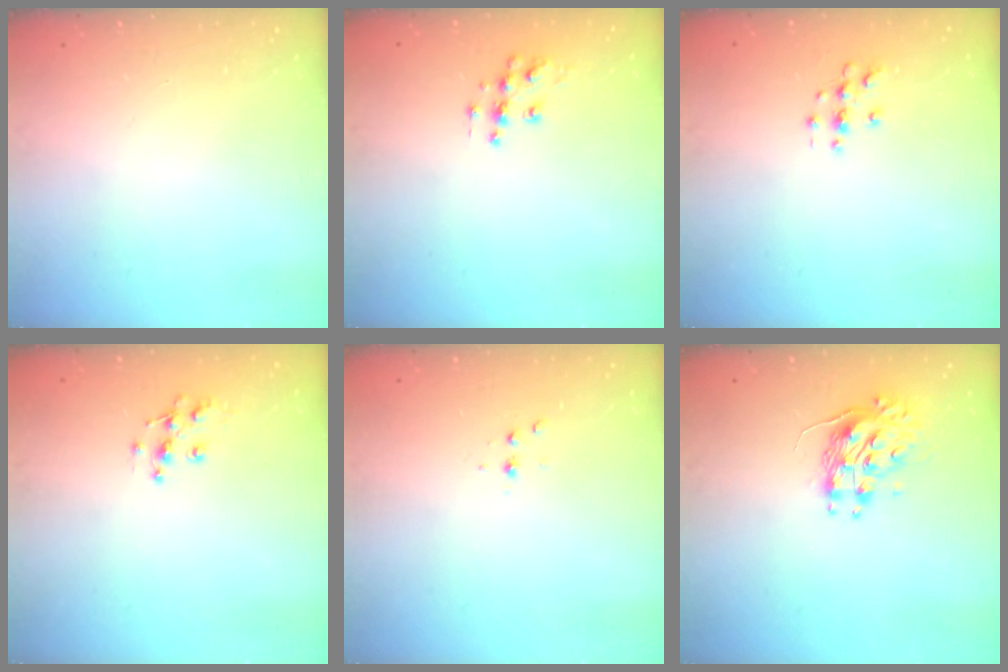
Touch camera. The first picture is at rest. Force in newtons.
{"total": 7.3, "press": 7.3, "slide": 0.2}
{"total": 2.9, "press": 2.9, "slide": 0.3}
{"total": 7.8, "press": 7.7, "slide": 0.5}
{"total": 2.3, "press": 2.3, "slide": 0.3}
{"total": 9.0, "press": 9.0, "slide": 0.4}